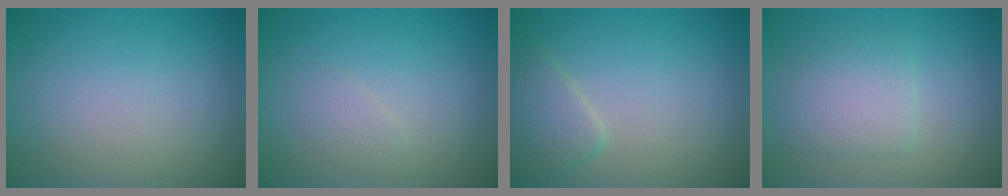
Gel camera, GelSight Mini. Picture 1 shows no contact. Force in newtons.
{"total": 0.9, "press": 0.9, "slide": 0.0}
{"total": 2.3, "press": 2.3, "slide": 0.0}
{"total": 3.0, "press": 3.0, "slide": 0.3}